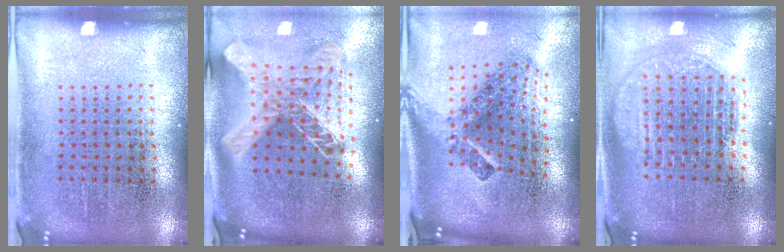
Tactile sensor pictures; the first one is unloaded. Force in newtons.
{"total": 2.4, "press": 1.8, "slide": 1.6}
{"total": 2.9, "press": 1.7, "slide": 2.3}
{"total": 1.8, "press": 1.5, "slide": 1.0}